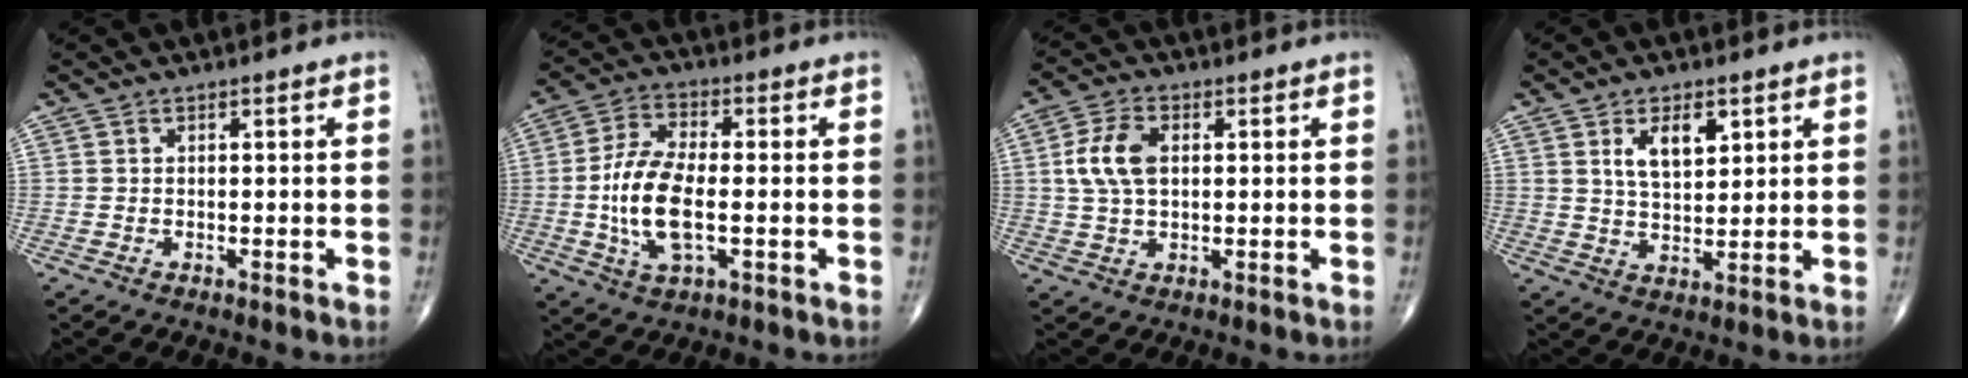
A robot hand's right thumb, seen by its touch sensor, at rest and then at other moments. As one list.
[{"total": 12.2, "force": [-1.7, 5.2, 10.9], "torque": [-0.226, 0.007, -0.034]}, {"total": 7.6, "force": [1.2, 4.6, 6.0], "torque": [-0.122, 0.008, 0.023]}, {"total": 6.7, "force": [2.8, 3.5, 5.0], "torque": [-0.071, -0.020, 0.054]}]